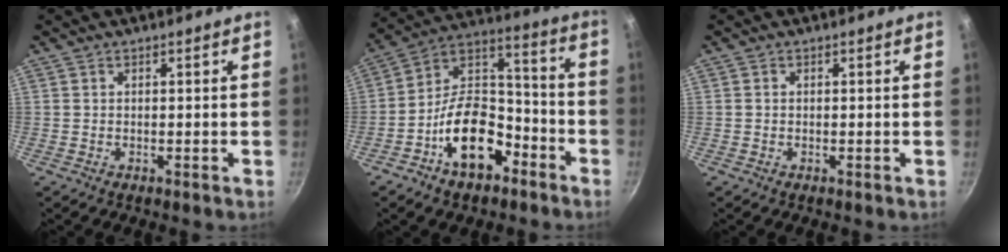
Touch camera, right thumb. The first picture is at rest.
{"total": 16.5, "force": [-8.1, 9.7, 10.6], "torque": [-0.137, 0.082, -0.147]}
{"total": 0.6, "force": [0.1, 0.5, 0.4], "torque": [-0.006, 0.003, 0.002]}